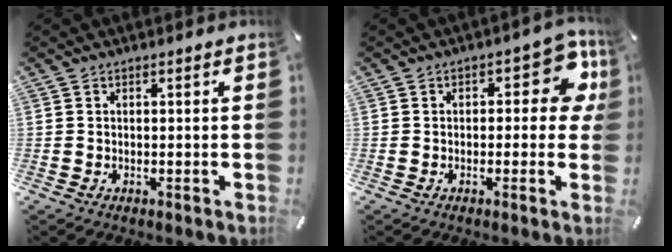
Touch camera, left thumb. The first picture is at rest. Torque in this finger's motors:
{"motor_torque": [-0.13, -0.03, 0.24, 0.18, 0.00]}